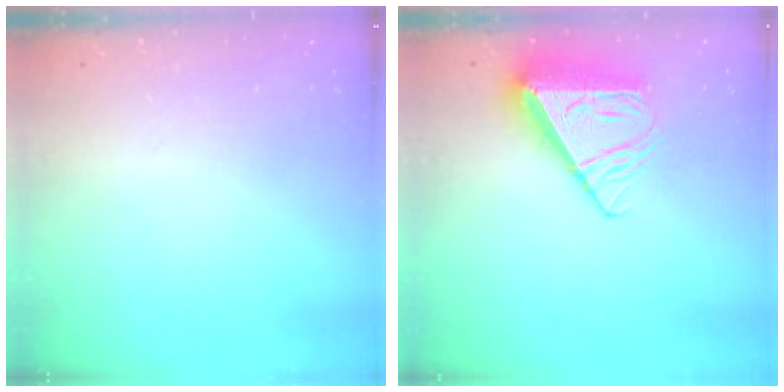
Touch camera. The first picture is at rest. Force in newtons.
{"total": 11.3, "press": 11.2, "slide": 1.5}